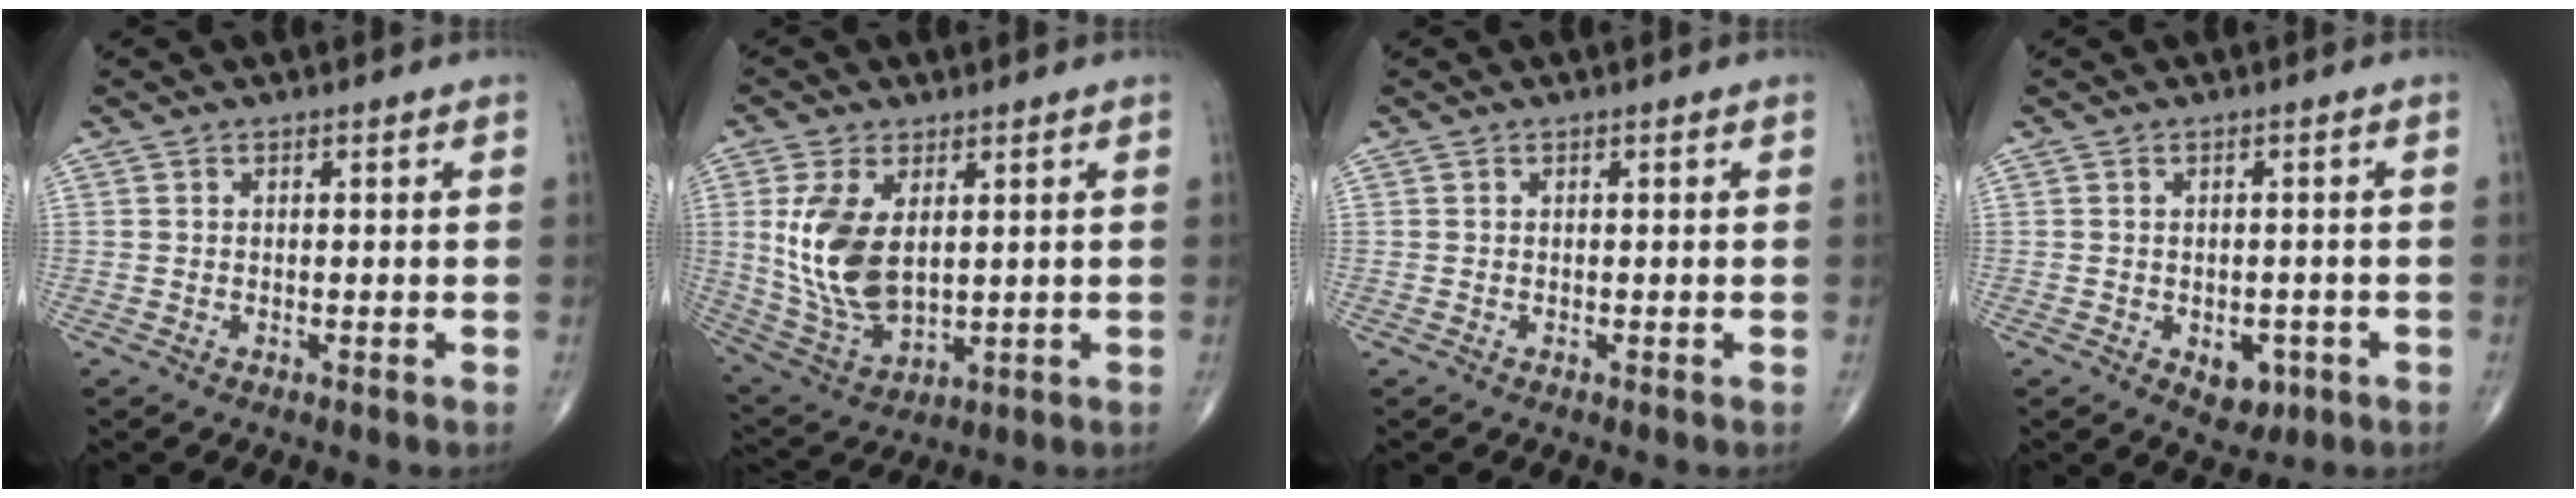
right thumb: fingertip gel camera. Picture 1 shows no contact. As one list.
[{"total": 13.3, "force": [2.4, 7.5, 10.7], "torque": [-0.212, -0.016, 0.063]}, {"total": 0.0}, {"total": 4.4, "force": [-1.6, 3.0, 2.8], "torque": [-0.016, 0.006, -0.013]}]